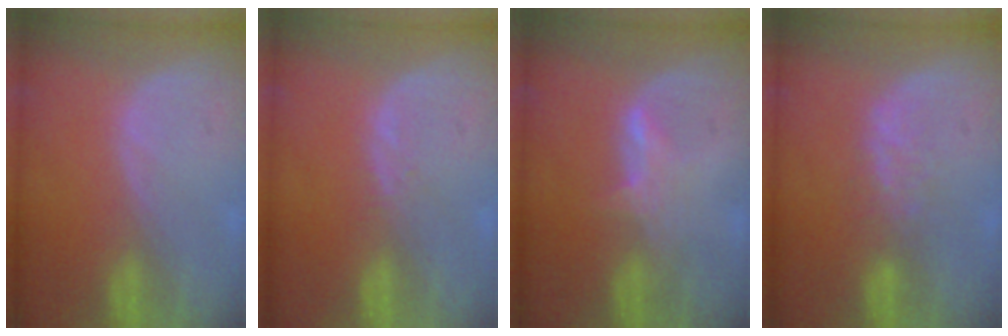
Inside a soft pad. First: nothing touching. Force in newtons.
{"total": 0.7, "press": 0.7, "slide": 0.1}
{"total": 2.9, "press": 2.9, "slide": 0.4}
{"total": 2.7, "press": 2.7, "slide": 0.6}